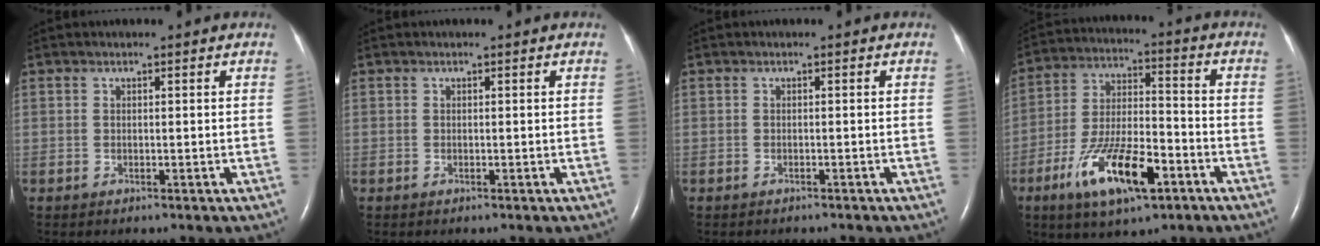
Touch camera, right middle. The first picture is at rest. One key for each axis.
{"total": 0.0}
{"total": 1.8, "fx": -1.6, "fy": 0.4, "fz": 0.5, "tx": -0.016, "ty": -0.004, "tz": -0.017}
{"total": 13.9, "fx": -7.0, "fy": 4.2, "fz": 11.3, "tx": -0.220, "ty": -0.003, "tz": -0.118}